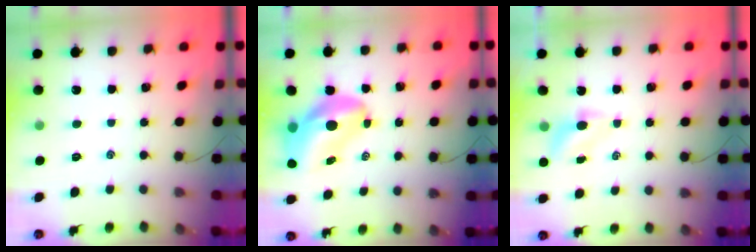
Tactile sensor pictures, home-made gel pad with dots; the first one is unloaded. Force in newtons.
{"total": 12.2, "press": 11.7, "slide": 3.6}
{"total": 3.9, "press": 3.8, "slide": 1.0}